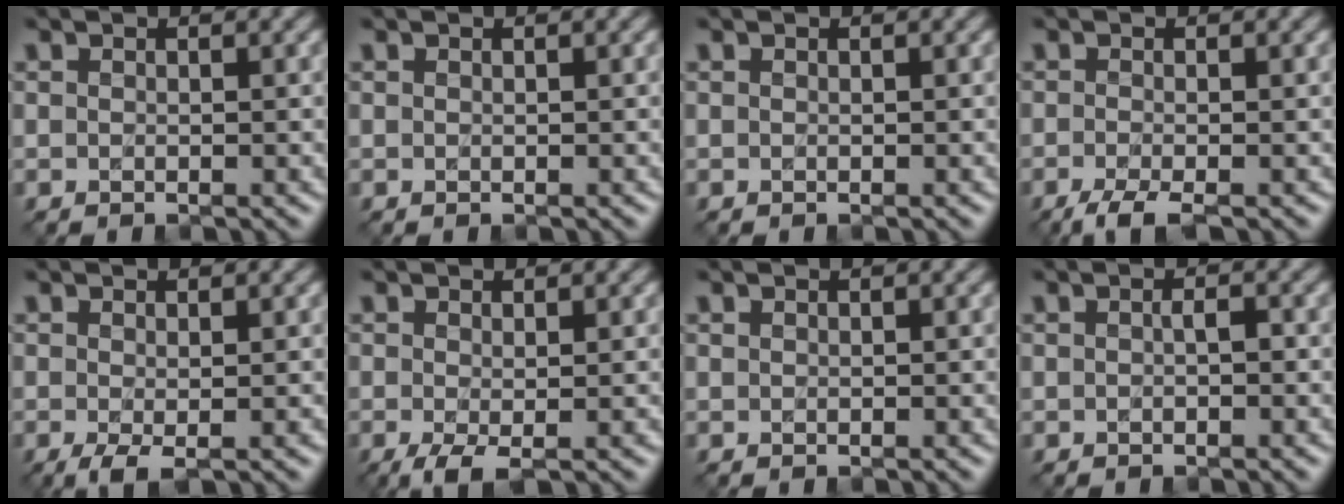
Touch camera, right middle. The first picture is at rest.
{"total": 0.0}
{"total": 0.0}
{"total": 2.7, "force": [-1.9, 0.5, 1.9], "torque": [-0.036, -0.006, -0.043]}
{"total": 1.8, "force": [-0.5, 0.3, 1.6], "torque": [-0.035, -0.007, -0.012]}
{"total": 2.2, "force": [-0.8, 0.5, 2.0], "torque": [-0.044, -0.006, -0.017]}
{"total": 0.0}
{"total": 0.9, "force": [-0.1, 0.1, 0.8], "torque": [-0.012, 0.002, 0.000]}